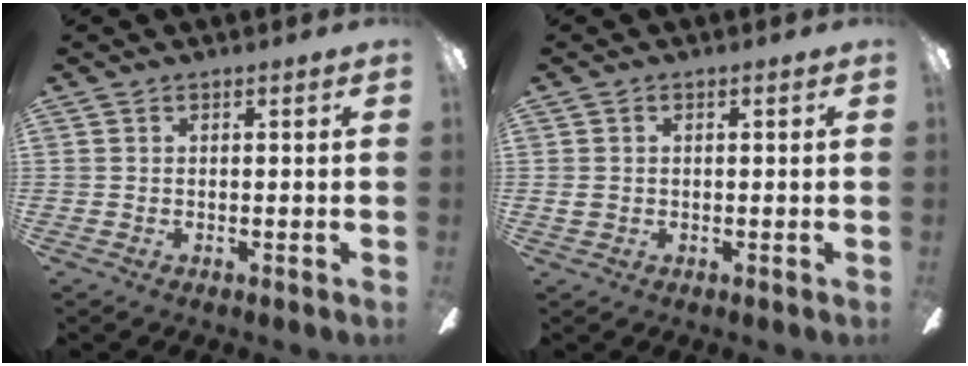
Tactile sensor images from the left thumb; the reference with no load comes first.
{"total": 1.4, "force": [0.0, 1.1, 0.8], "torque": [-0.016, 0.006, -0.002]}